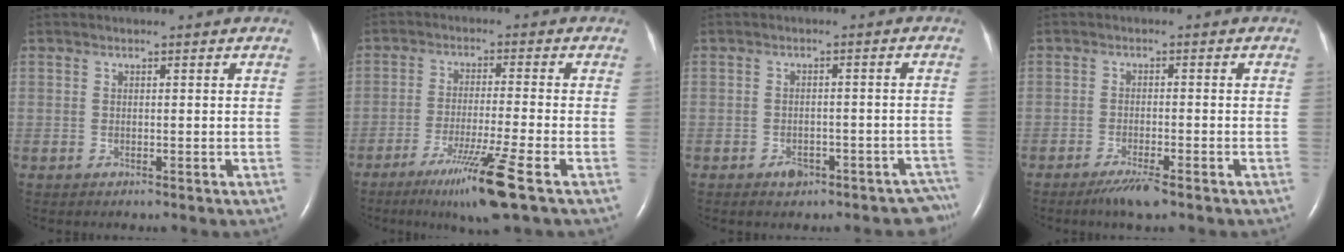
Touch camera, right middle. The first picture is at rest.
{"total": 9.5, "force": [-5.5, -1.4, 7.6], "torque": [-0.140, -0.032, -0.099]}
{"total": 5.7, "force": [-4.4, 3.0, 1.8], "torque": [0.003, 0.020, -0.061]}
{"total": 4.1, "force": [-2.9, 0.3, 2.8], "torque": [-0.056, -0.009, -0.051]}